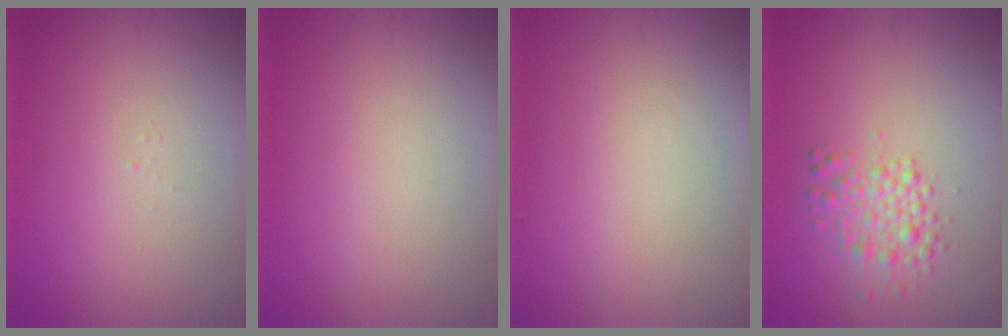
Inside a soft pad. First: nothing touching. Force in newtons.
{"total": 0.0}
{"total": 0.0}
{"total": 2.9, "press": 2.9, "slide": 0.0}